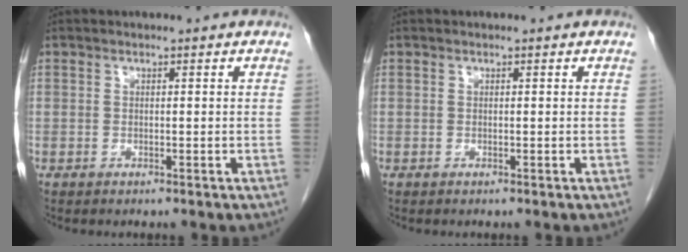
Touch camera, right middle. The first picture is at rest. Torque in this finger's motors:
{"motor_torque": [-0.01, -0.02, -0.03, 0.00]}